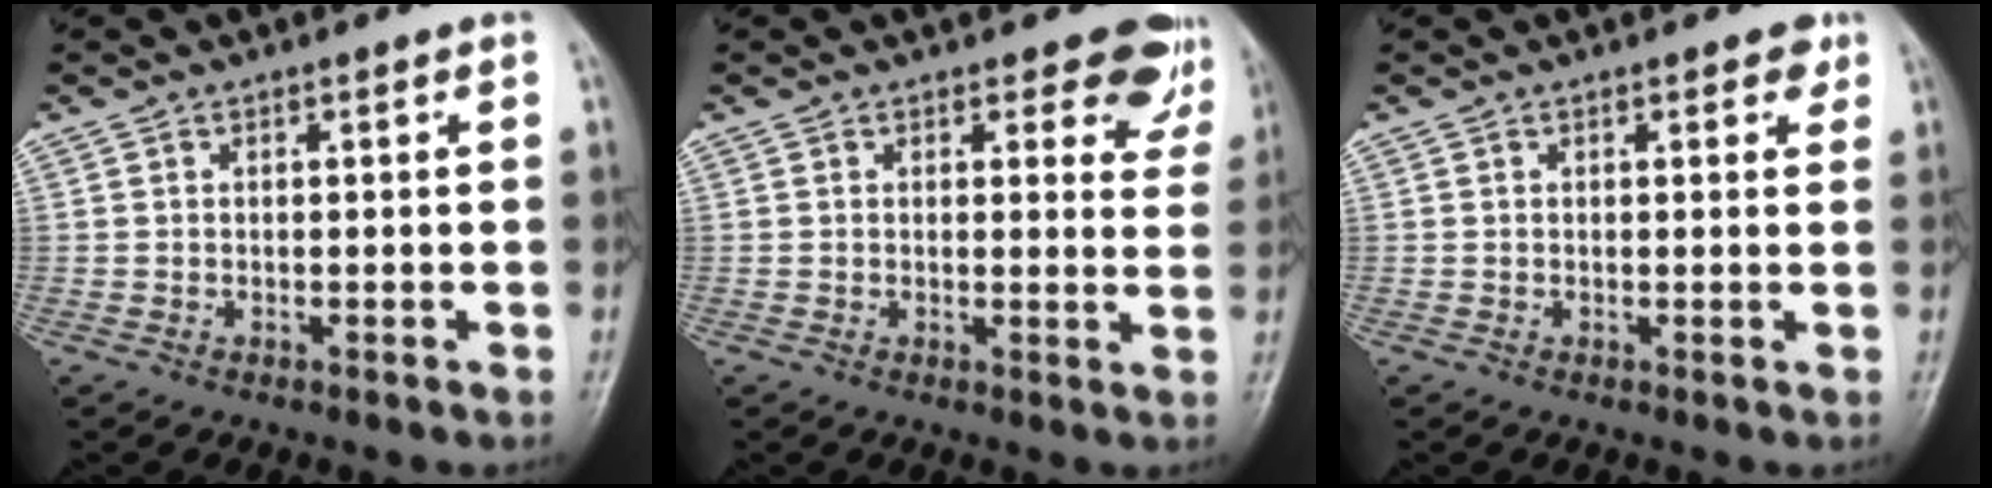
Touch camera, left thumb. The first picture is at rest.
{"total": 6.8, "force": [5.6, 3.2, 2.3], "torque": [0.013, -0.032, 0.045]}
{"total": 1.9, "force": [1.2, 1.0, 1.1], "torque": [0.001, -0.003, 0.010]}